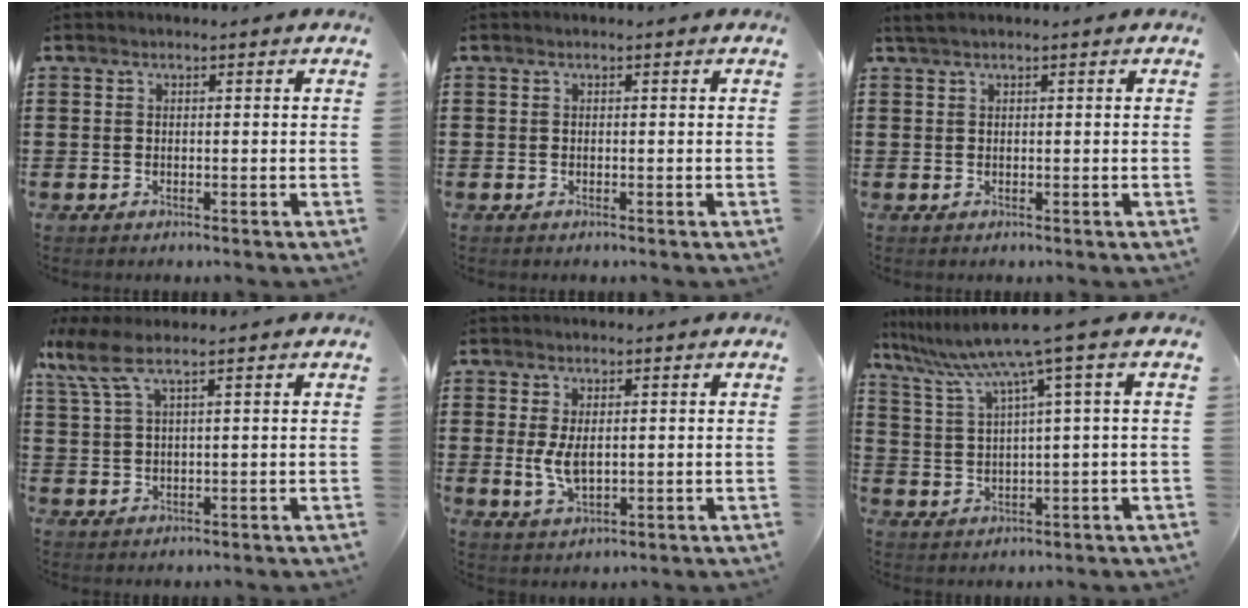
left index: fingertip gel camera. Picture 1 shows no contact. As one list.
[{"total": 0.0}, {"total": 0.7, "force": [0.4, -0.1, 0.6], "torque": [-0.012, -0.001, 0.008]}, {"total": 4.9, "force": [2.7, 0.8, 4.0], "torque": [-0.101, -0.002, 0.044]}, {"total": 4.4, "force": [0.2, 2.2, 3.8], "torque": [-0.087, 0.000, -0.001]}, {"total": 7.7, "force": [4.3, -0.9, 6.3], "torque": [-0.144, -0.032, 0.065]}]